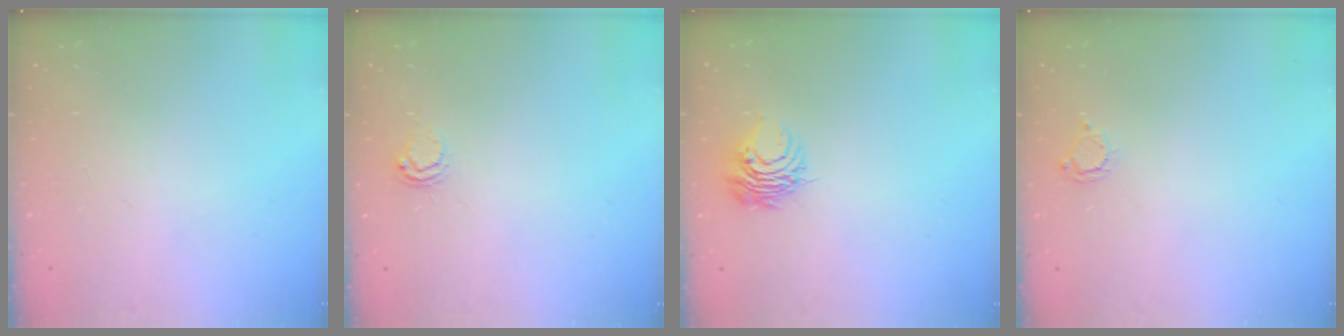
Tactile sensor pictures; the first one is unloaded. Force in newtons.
{"total": 4.2, "press": 4.2, "slide": 0.5}
{"total": 6.9, "press": 6.9, "slide": 0.5}
{"total": 3.7, "press": 3.7, "slide": 0.3}